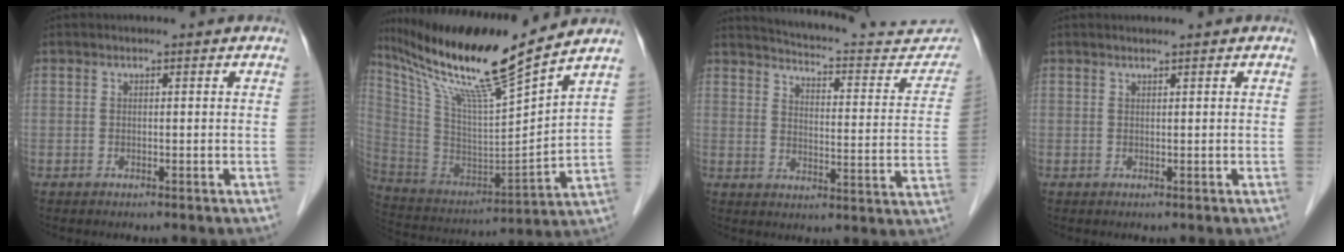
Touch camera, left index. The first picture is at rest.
{"total": 19.6, "force": [15.5, -0.4, 12.0], "torque": [-0.216, -0.007, 0.281]}
{"total": 22.4, "force": [21.0, 4.0, 6.5], "torque": [-0.077, -0.061, 0.248]}
{"total": 0.5, "force": [0.4, -0.1, 0.2], "torque": [-0.010, 0.001, 0.011]}